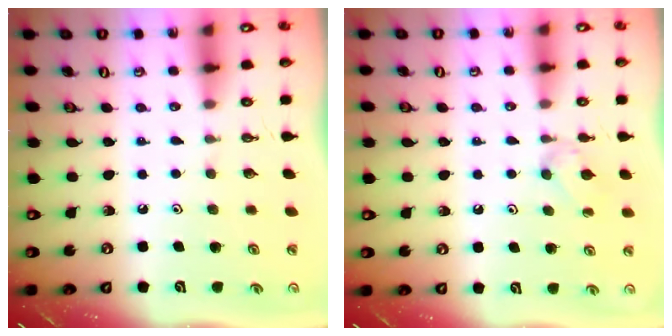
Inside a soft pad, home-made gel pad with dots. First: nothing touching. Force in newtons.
{"total": 6.9, "press": 6.9, "slide": 0.9}